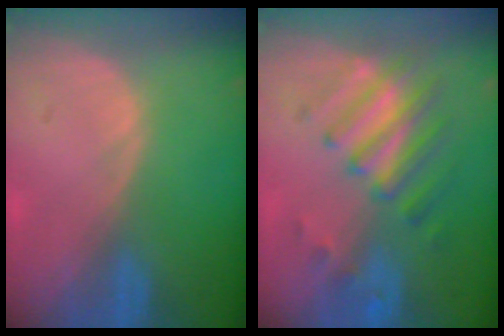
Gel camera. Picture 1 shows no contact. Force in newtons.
{"total": 7.7, "press": 7.1, "slide": 3.1}